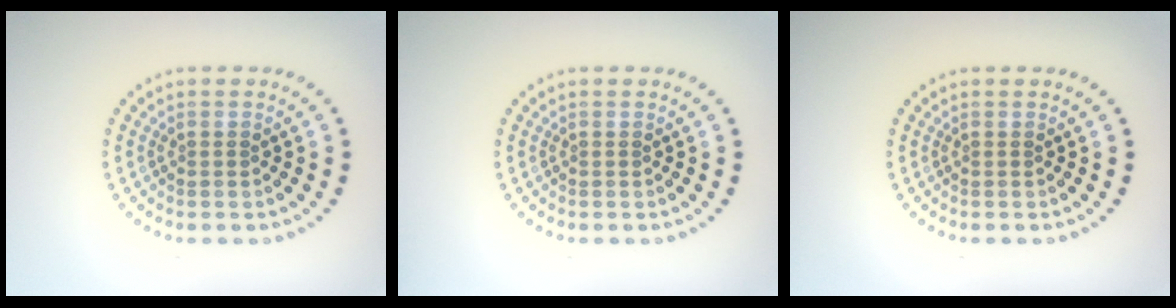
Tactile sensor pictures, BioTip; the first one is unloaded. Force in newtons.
{"total": 0.0}
{"total": 0.0}